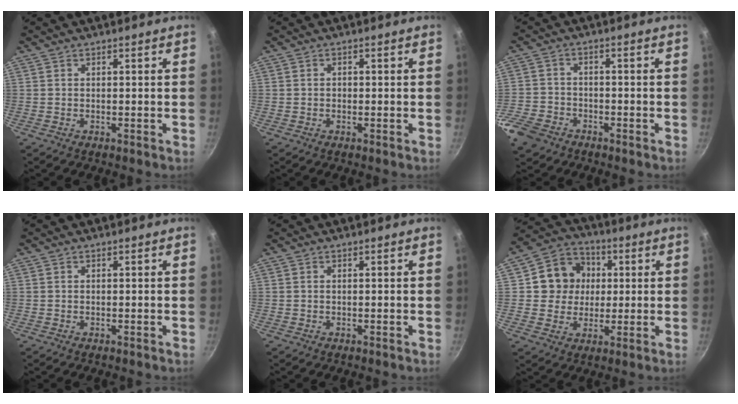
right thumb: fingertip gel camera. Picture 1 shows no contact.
{"total": 0.6, "force": [-0.1, 0.6, 0.3], "torque": [0.000, 0.002, -0.004]}
{"total": 7.3, "force": [-4.7, 4.9, 2.7], "torque": [-0.060, 0.014, -0.090]}
{"total": 0.0}
{"total": 0.0}
{"total": 11.5, "force": [1.4, 10.5, 4.6], "torque": [-0.035, 0.011, 0.019]}